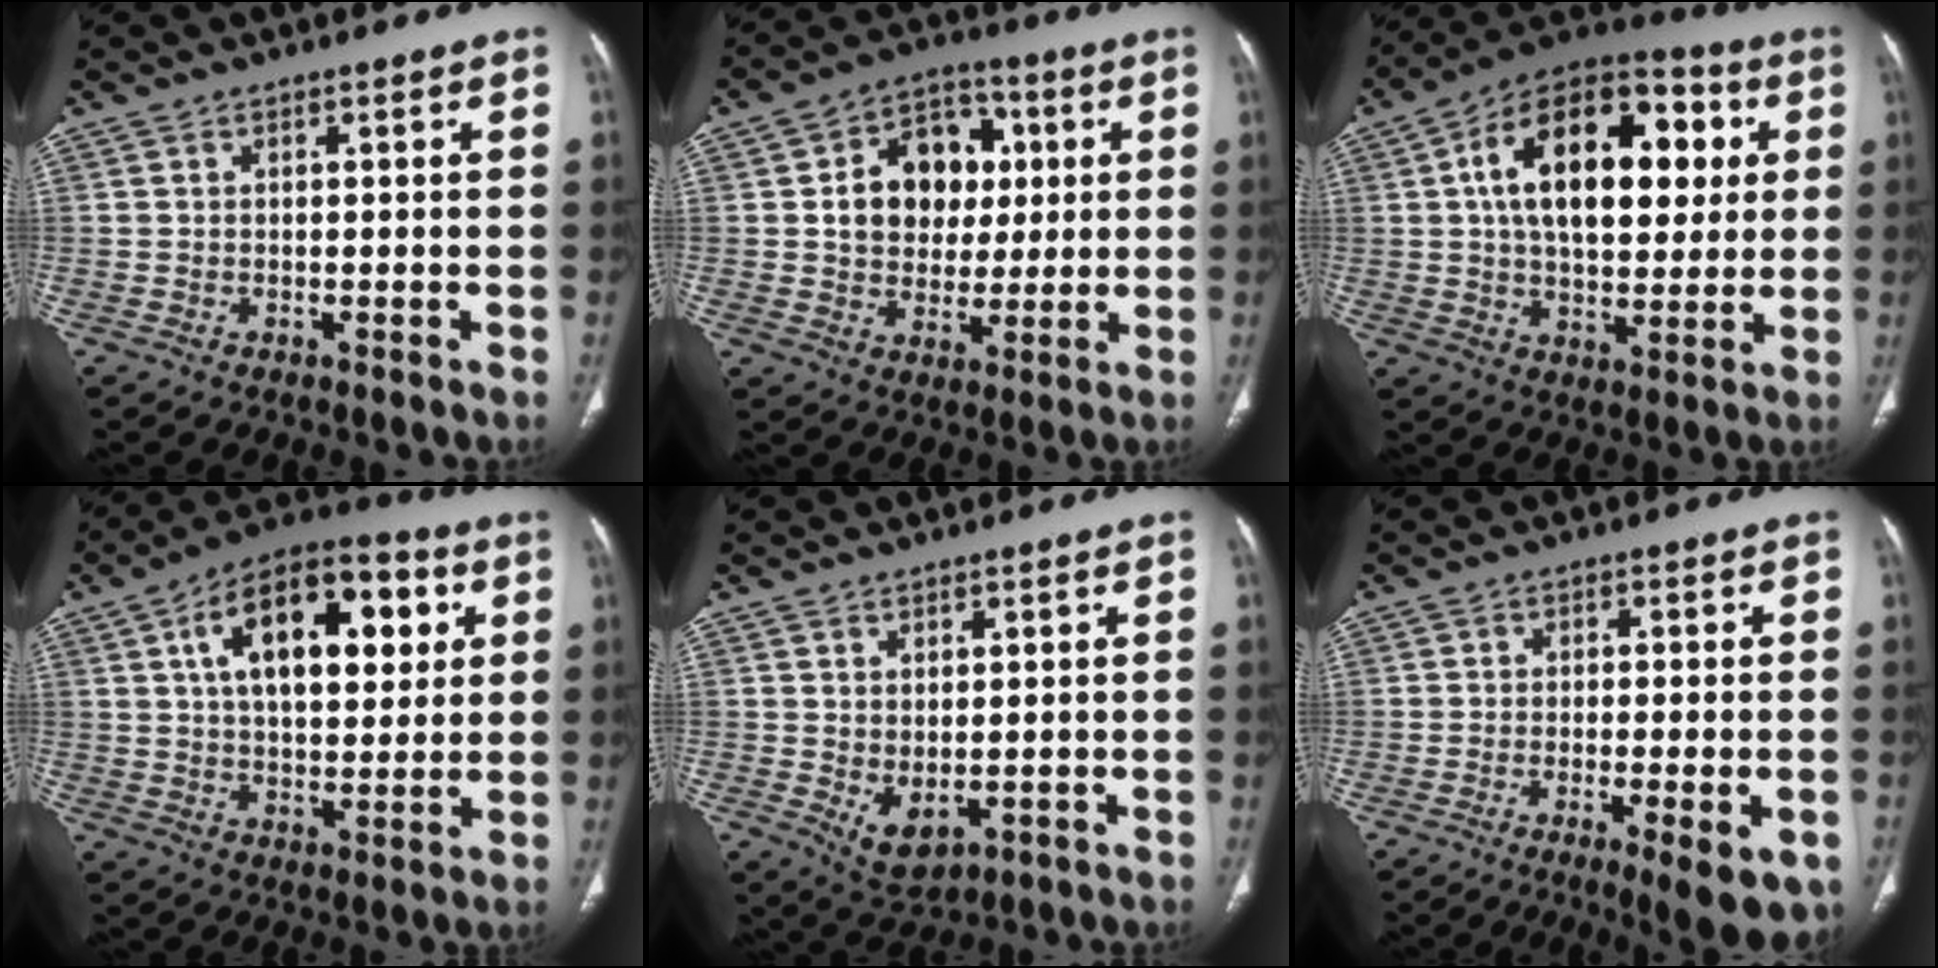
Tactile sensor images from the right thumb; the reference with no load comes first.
{"total": 14.2, "force": [2.5, 11.0, 8.7], "torque": [-0.089, 0.009, 0.041]}
{"total": 24.0, "force": [5.1, 13.8, 19.0], "torque": [-0.270, 0.015, 0.071]}
{"total": 19.4, "force": [6.0, 10.1, 15.5], "torque": [-0.207, 0.006, 0.088]}
{"total": 5.0, "force": [-0.5, 2.8, 4.1], "torque": [-0.065, -0.007, 0.012]}
{"total": 9.9, "force": [-4.7, 2.4, 8.4], "torque": [-0.108, -0.007, -0.065]}